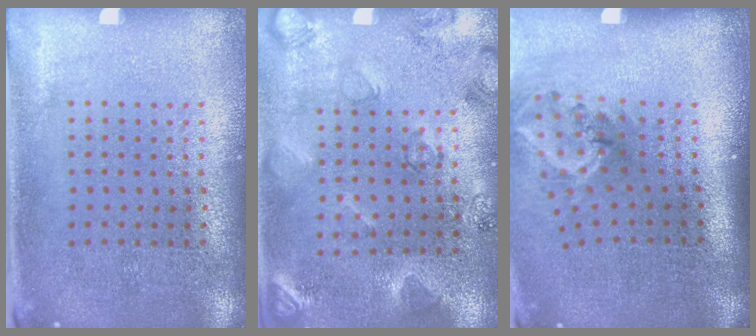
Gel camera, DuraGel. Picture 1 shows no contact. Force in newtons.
{"total": 2.2, "press": 2.1, "slide": 0.7}
{"total": 2.1, "press": 1.3, "slide": 1.6}